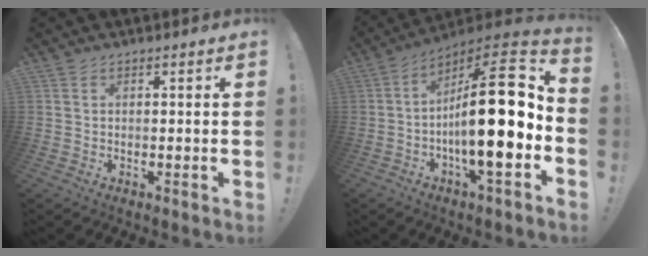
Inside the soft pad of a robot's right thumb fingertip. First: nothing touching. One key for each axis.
{"total": 23.9, "fx": -2.3, "fy": 6.7, "fz": 22.8, "tx": -0.364, "ty": 0.005, "tz": -0.042}